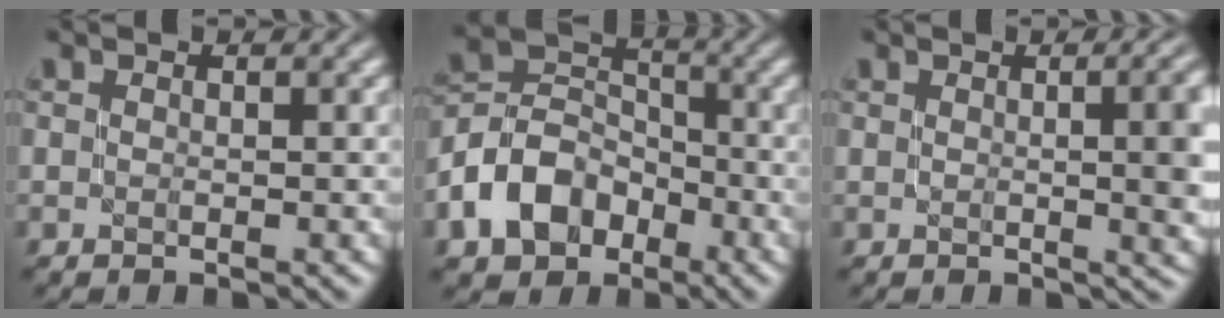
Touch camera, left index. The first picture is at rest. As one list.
[{"total": 7.1, "force": [-3.6, 5.1, 3.3], "torque": [-0.063, 0.007, -0.084]}, {"total": 6.3, "force": [0.4, 2.3, 5.8], "torque": [-0.043, 0.008, 0.009]}]